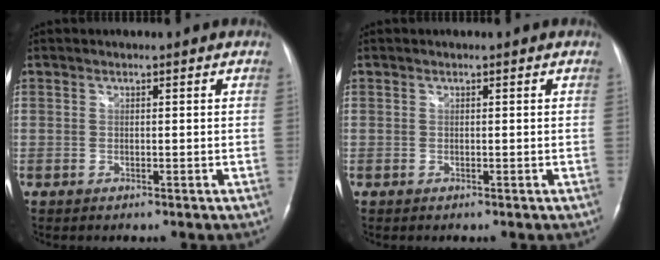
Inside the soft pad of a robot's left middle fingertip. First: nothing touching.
{"total": 0.0}